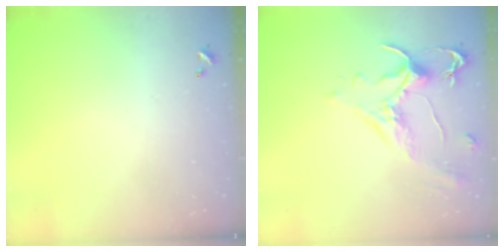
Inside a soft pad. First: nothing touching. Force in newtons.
{"total": 1.6, "press": 1.1, "slide": 1.1}